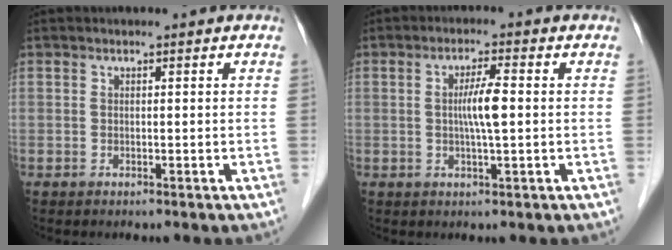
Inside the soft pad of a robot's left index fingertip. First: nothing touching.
{"total": 4.3, "force": [0.0, 0.2, 4.3], "torque": [-0.082, 0.000, -0.001]}